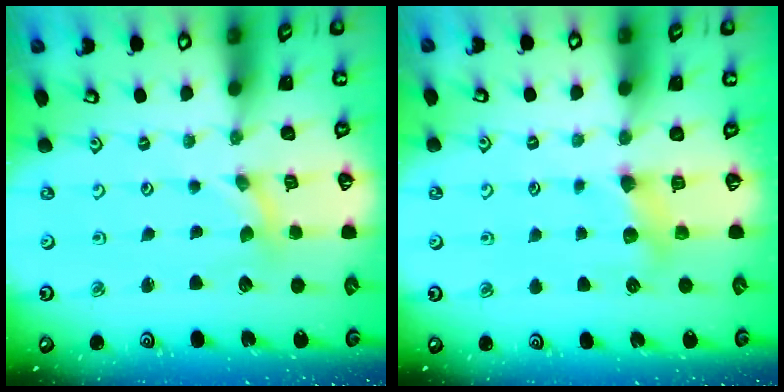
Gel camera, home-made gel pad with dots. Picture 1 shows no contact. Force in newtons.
{"total": 5.3, "press": 5.2, "slide": 0.3}